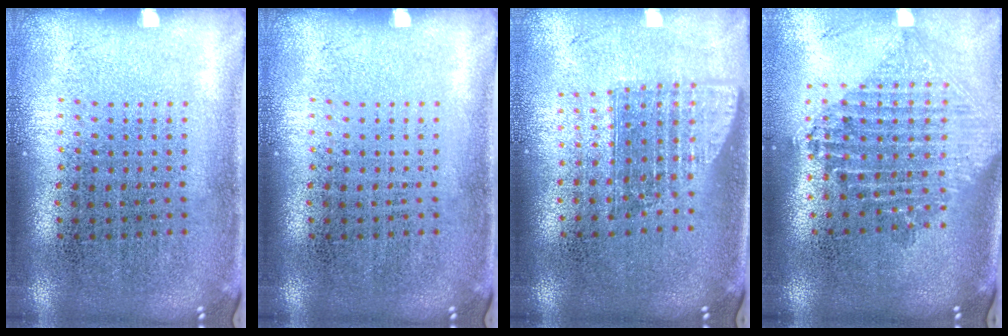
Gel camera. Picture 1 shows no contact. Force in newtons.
{"total": 0.0}
{"total": 1.5, "press": 1.1, "slide": 0.9}
{"total": 2.2, "press": 1.7, "slide": 1.4}